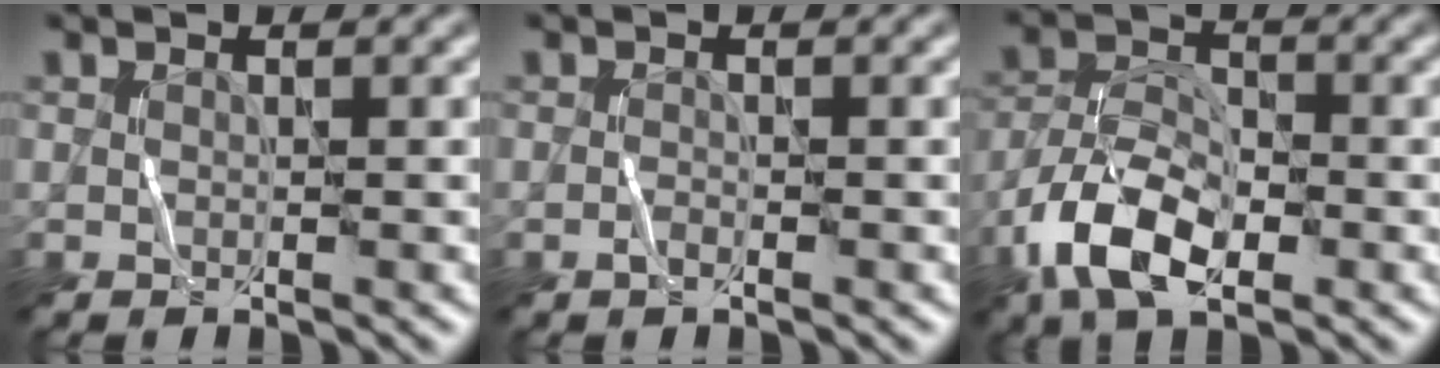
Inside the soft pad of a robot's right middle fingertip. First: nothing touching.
{"total": 0.7, "force": [-0.5, 0.2, 0.5], "torque": [-0.012, 0.000, -0.009]}
{"total": 7.4, "force": [-3.7, 3.8, 5.2], "torque": [-0.101, 0.001, -0.079]}